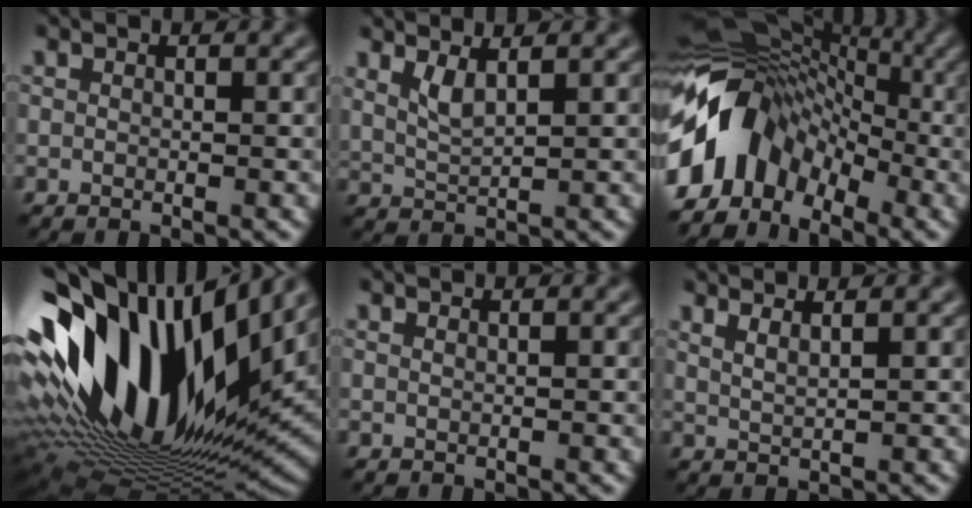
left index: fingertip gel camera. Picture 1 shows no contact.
{"total": 2.0, "force": [1.2, 0.5, 1.5], "torque": [-0.033, -0.009, 0.026]}
{"total": 10.2, "force": [-3.7, 7.2, 6.3], "torque": [-0.103, 0.006, -0.086]}
{"total": 18.1, "force": [5.4, 9.3, 14.5], "torque": [-0.266, 0.013, 0.077]}
{"total": 0.0}
{"total": 2.3, "force": [1.7, 0.6, 1.4], "torque": [-0.009, 0.005, 0.013]}